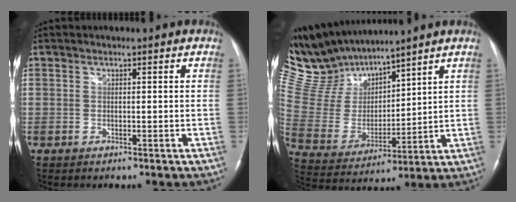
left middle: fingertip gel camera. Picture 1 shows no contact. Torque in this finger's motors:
{"motor_torque": [0.61, -1.17, -0.07, -0.08]}